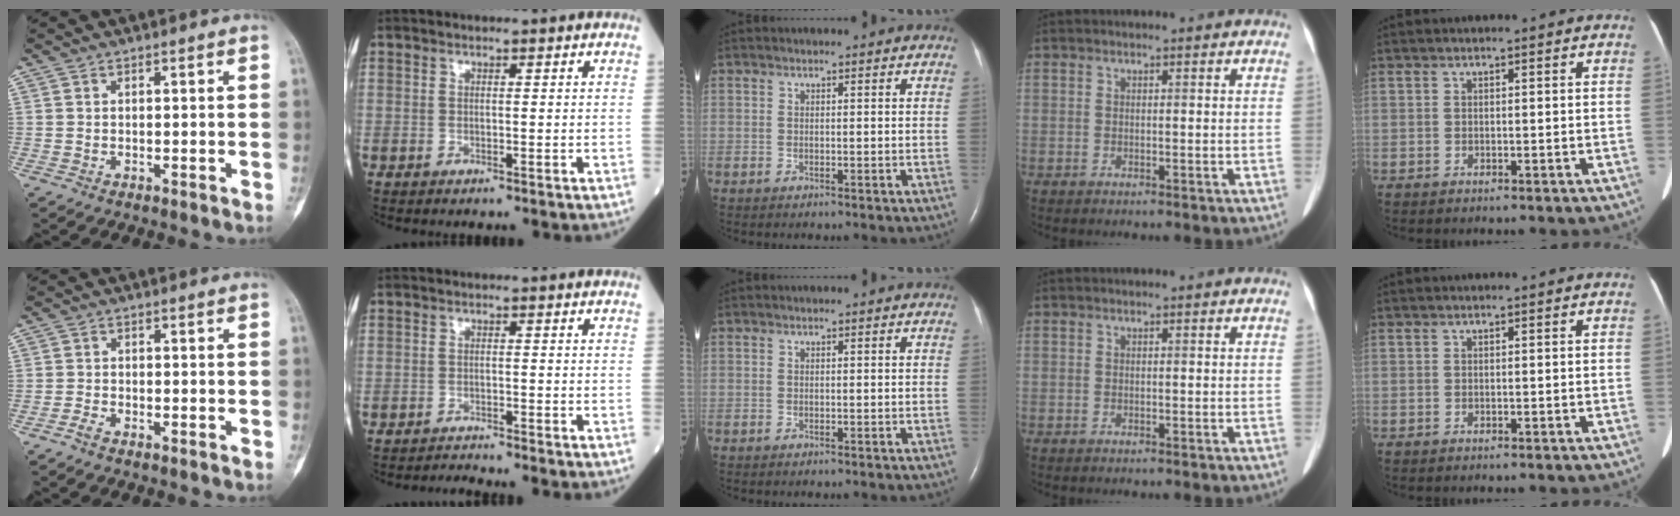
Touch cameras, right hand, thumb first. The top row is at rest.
{"thumb": {"total": 1.7, "force": [-1.4, 0.6, 0.8], "torque": [-0.023, 0.004, -0.029]}, "index": {"total": 1.4, "force": [-1.3, -0.5, -0.4], "torque": [0.012, -0.006, -0.020]}}